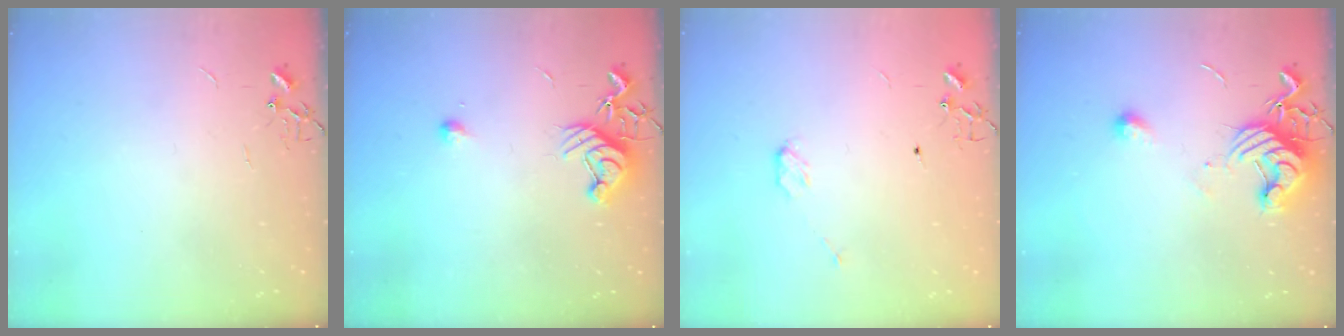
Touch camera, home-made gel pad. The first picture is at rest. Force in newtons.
{"total": 9.1, "press": 9.1, "slide": 1.0}
{"total": 3.8, "press": 3.8, "slide": 0.5}
{"total": 12.4, "press": 12.4, "slide": 0.4}